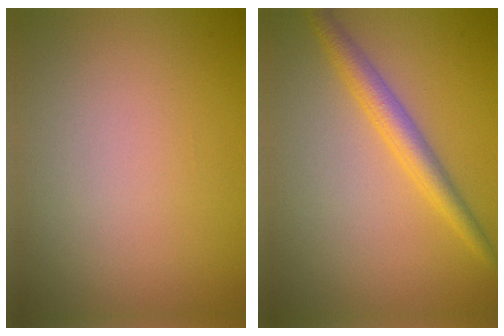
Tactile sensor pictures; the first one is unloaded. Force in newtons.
{"total": 2.9, "press": 2.9, "slide": 0.1}